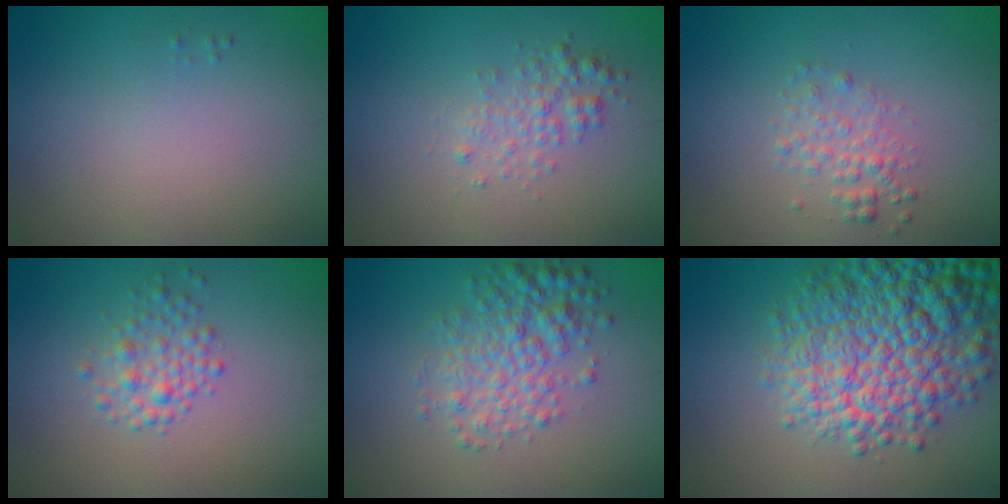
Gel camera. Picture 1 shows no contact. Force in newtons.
{"total": 2.0, "press": 2.0, "slide": 0.1}
{"total": 1.9, "press": 1.9, "slide": 0.1}
{"total": 2.2, "press": 2.2, "slide": 0.1}
{"total": 4.2, "press": 4.2, "slide": 0.1}
{"total": 10.8, "press": 10.8, "slide": 0.4}